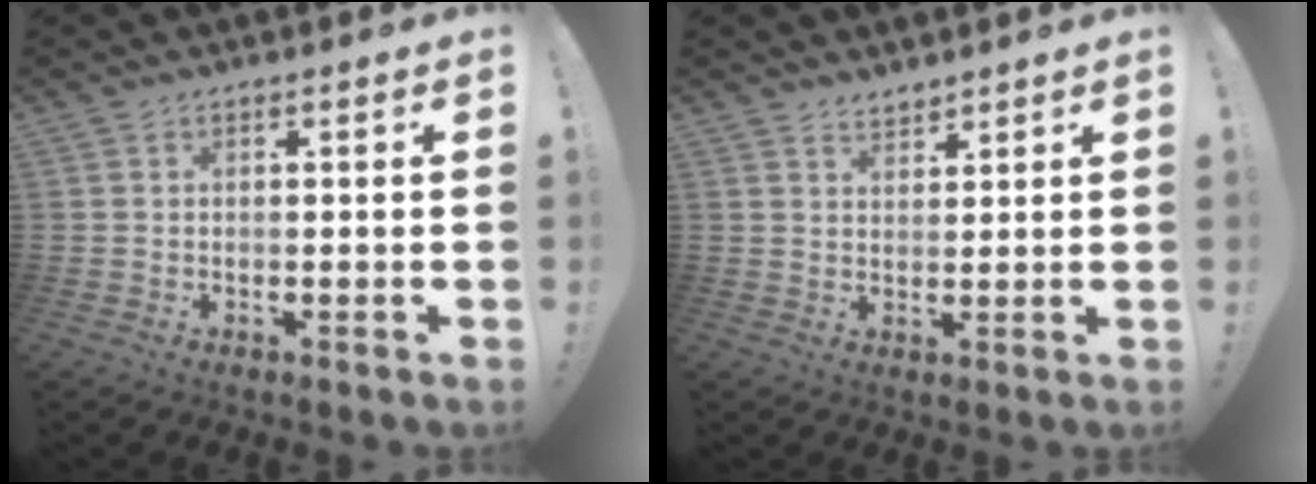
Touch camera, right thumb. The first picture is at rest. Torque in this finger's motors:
{"motor_torque": [-0.14, 0.52, -0.22, 0.31, 0.00]}